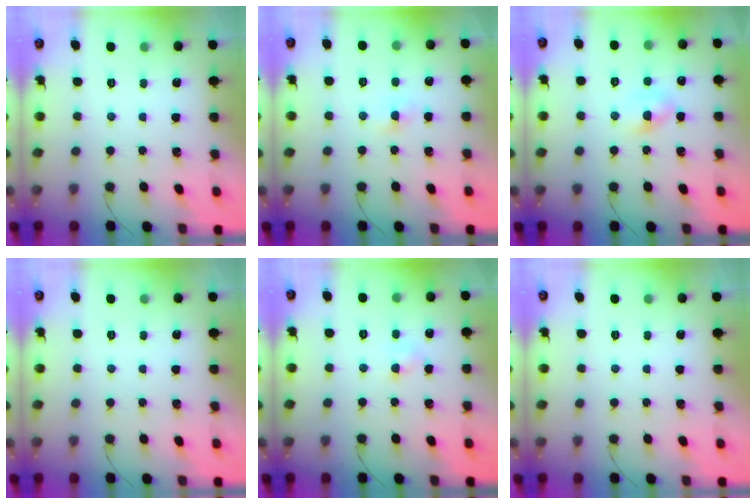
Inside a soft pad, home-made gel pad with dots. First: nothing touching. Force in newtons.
{"total": 2.1, "press": 1.9, "slide": 0.7}
{"total": 3.9, "press": 3.6, "slide": 1.4}
{"total": 0.0}
{"total": 3.5, "press": 3.3, "slide": 1.0}
{"total": 0.0}